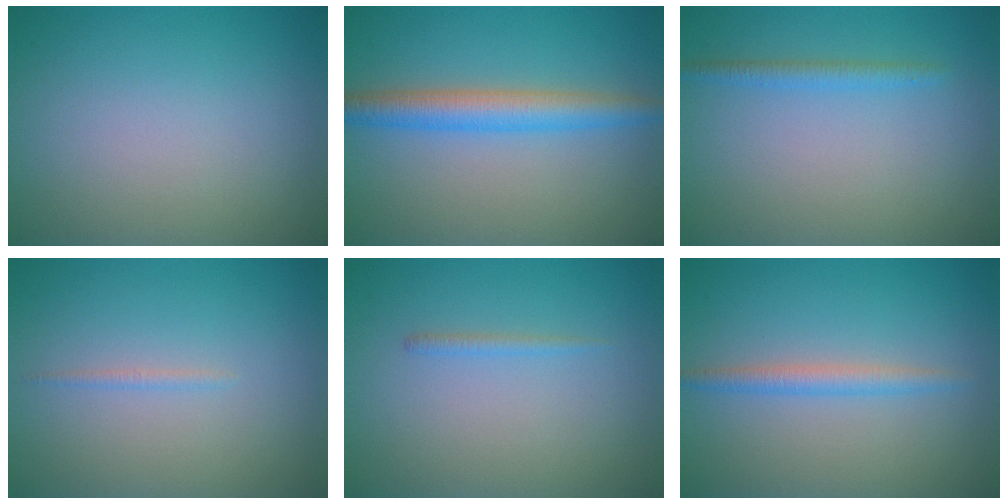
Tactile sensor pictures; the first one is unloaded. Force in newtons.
{"total": 4.1, "press": 4.1, "slide": 0.1}
{"total": 1.5, "press": 1.5, "slide": 0.2}
{"total": 0.6, "press": 0.6, "slide": 0.1}
{"total": 0.8, "press": 0.8, "slide": 0.1}
{"total": 1.9, "press": 1.9, "slide": 0.2}